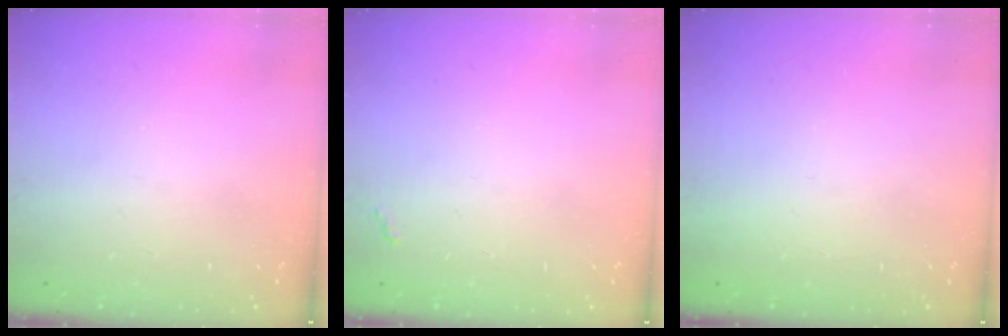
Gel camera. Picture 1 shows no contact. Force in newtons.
{"total": 2.8, "press": 2.8, "slide": 0.4}
{"total": 1.6, "press": 1.6, "slide": 0.1}